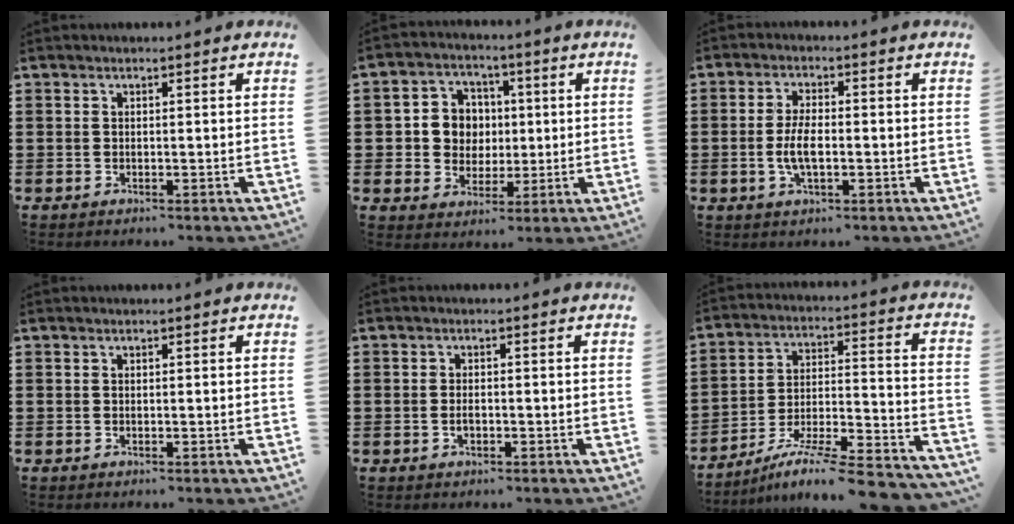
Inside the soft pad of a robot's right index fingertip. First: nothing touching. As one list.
[{"total": 6.3, "force": [0.2, 6.1, 1.8], "torque": [-0.052, 0.016, 0.002]}, {"total": 4.8, "force": [-0.8, 1.8, 4.3], "torque": [-0.098, -0.002, -0.022]}, {"total": 0.0}, {"total": 1.5, "force": [-0.4, 0.7, 1.2], "torque": [-0.024, 0.001, -0.007]}, {"total": 9.1, "force": [-7.6, 0.1, 5.0], "torque": [-0.081, -0.002, -0.153]}]